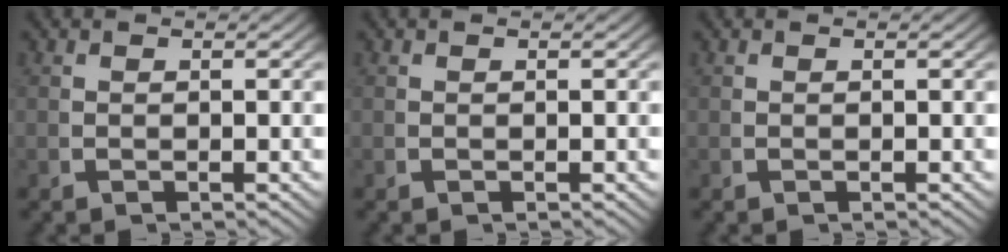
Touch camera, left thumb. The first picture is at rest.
{"total": 0.0}
{"total": 0.0}